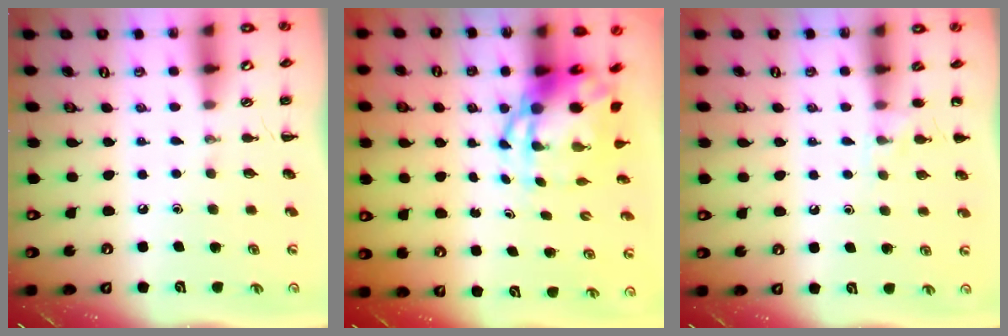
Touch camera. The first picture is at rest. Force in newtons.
{"total": 7.2, "press": 7.0, "slide": 1.9}
{"total": 4.8, "press": 4.5, "slide": 1.6}